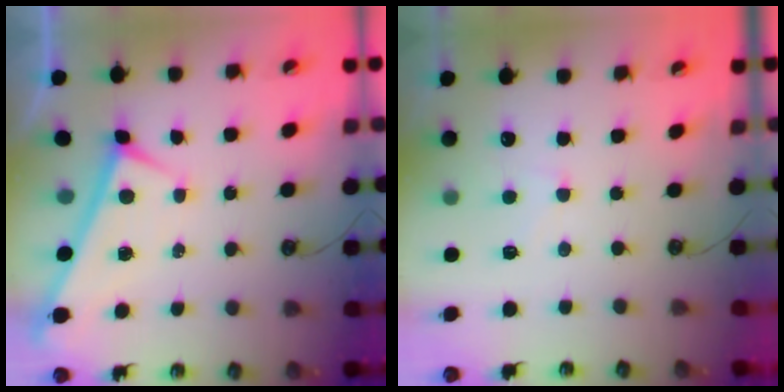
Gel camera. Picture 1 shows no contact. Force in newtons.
{"total": 1.1, "press": 1.0, "slide": 0.5}